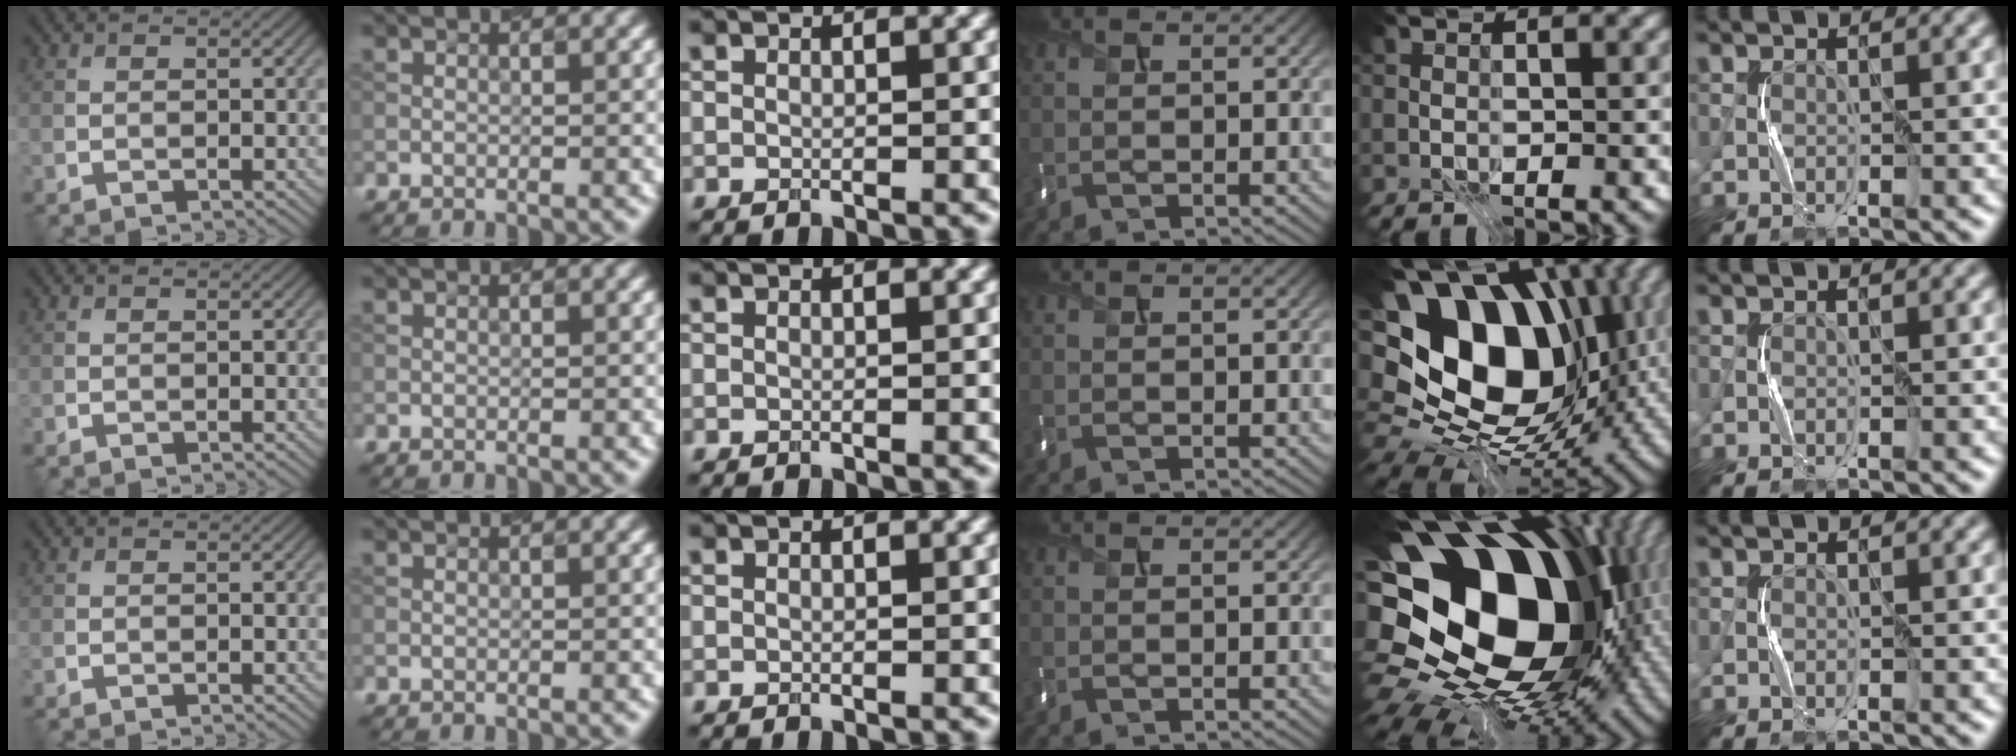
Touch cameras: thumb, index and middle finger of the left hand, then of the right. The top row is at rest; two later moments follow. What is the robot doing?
{"motion": "press", "object": "mouse"}